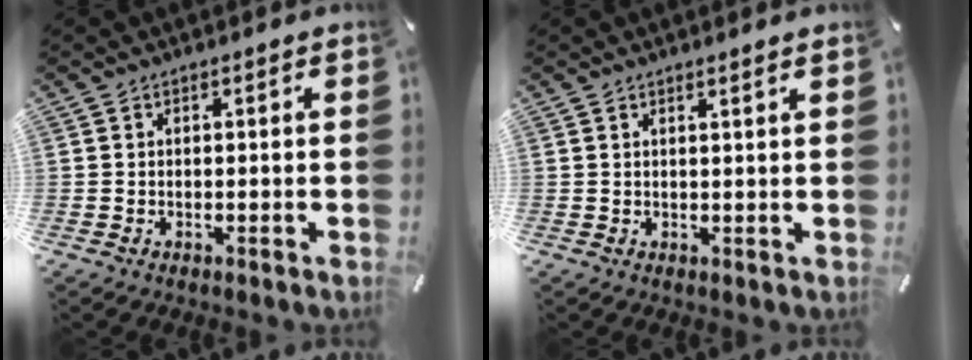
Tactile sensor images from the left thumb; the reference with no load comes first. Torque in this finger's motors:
{"motor_torque": [-0.43, -0.47, -0.13, -0.03, 0.01]}